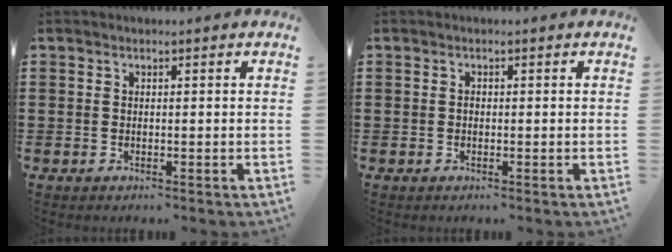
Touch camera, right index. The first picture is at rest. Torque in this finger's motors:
{"motor_torque": [0.28, -0.13, 0.07, 0.02]}